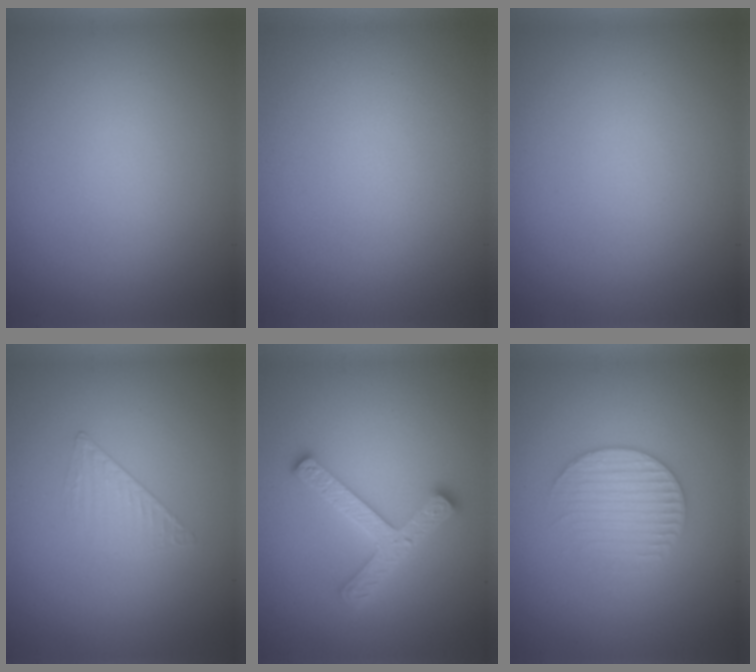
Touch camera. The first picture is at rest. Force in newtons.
{"total": 0.0}
{"total": 0.0}
{"total": 1.4, "press": 0.3, "slide": 1.4}
{"total": 4.2, "press": 4.2, "slide": 0.7}
{"total": 2.8, "press": 2.7, "slide": 0.6}